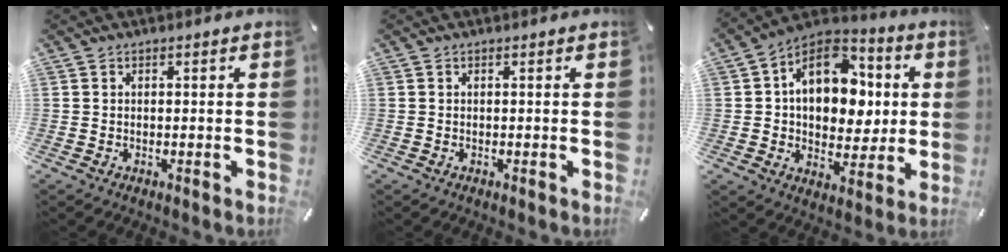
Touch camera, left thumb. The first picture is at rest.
{"total": 0.0}
{"total": 16.7, "force": [3.6, 12.2, 10.8], "torque": [-0.159, -0.016, 0.069]}